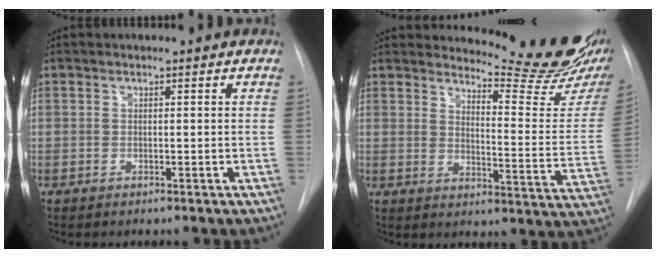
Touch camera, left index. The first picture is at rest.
{"total": 15.9, "force": [14.8, 0.0, 5.8], "torque": [-0.082, -0.112, 0.176]}